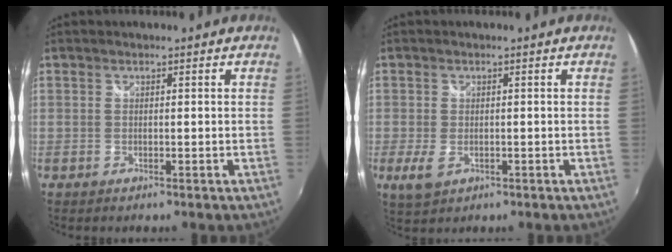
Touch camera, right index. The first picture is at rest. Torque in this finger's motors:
{"motor_torque": [0.40, -0.25, 0.24, 0.05]}